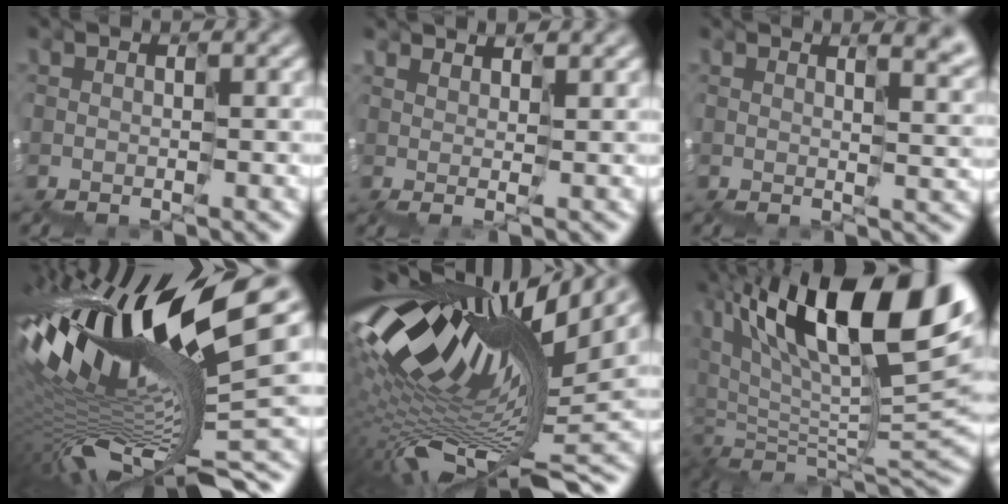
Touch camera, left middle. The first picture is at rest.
{"total": 1.8, "force": [1.7, -0.7, -0.1], "torque": [-0.001, 0.001, 0.037]}
{"total": 6.2, "force": [3.4, 2.7, 4.5], "torque": [-0.048, -0.005, 0.065]}
{"total": 13.3, "force": [1.7, 2.9, 12.9], "torque": [-0.239, -0.003, 0.027]}
{"total": 12.2, "force": [3.1, 3.4, 11.3], "torque": [-0.198, 0.007, 0.065]}
{"total": 13.7, "force": [7.0, 5.5, 10.4], "torque": [-0.177, 0.015, 0.142]}